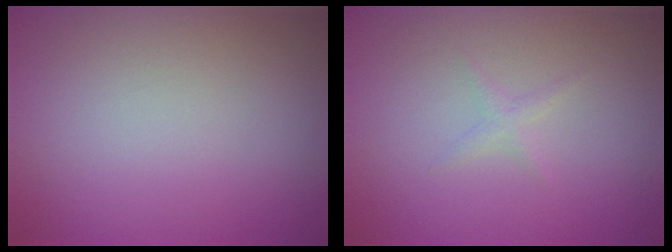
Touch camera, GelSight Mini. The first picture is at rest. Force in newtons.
{"total": 0.7, "press": 0.7, "slide": 0.0}